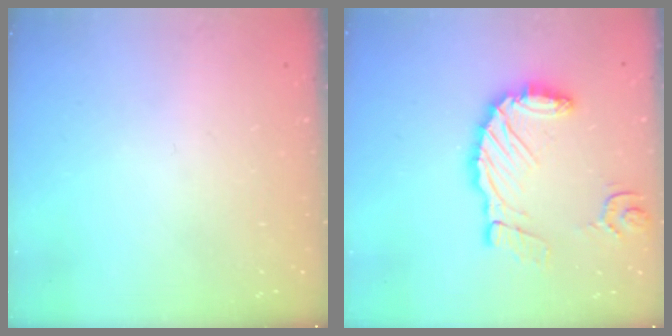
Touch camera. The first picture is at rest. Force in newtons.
{"total": 13.7, "press": 13.6, "slide": 1.3}